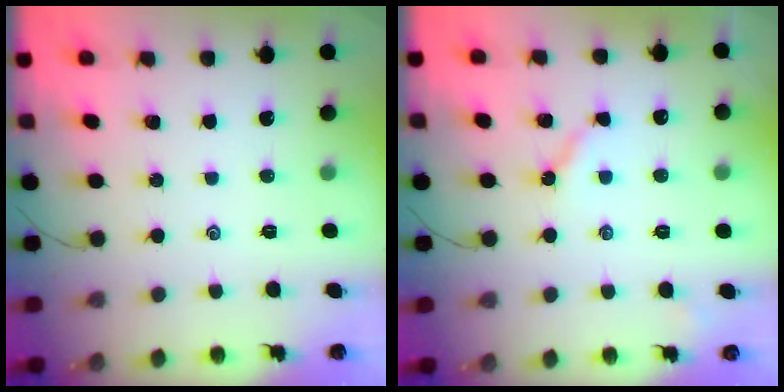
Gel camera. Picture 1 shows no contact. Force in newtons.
{"total": 3.4, "press": 3.4, "slide": 0.2}